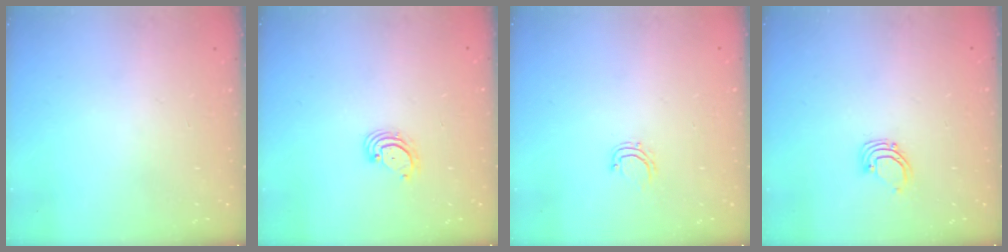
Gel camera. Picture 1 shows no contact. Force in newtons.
{"total": 2.9, "press": 2.9, "slide": 0.4}
{"total": 4.7, "press": 4.7, "slide": 0.3}
{"total": 2.7, "press": 2.7, "slide": 0.2}